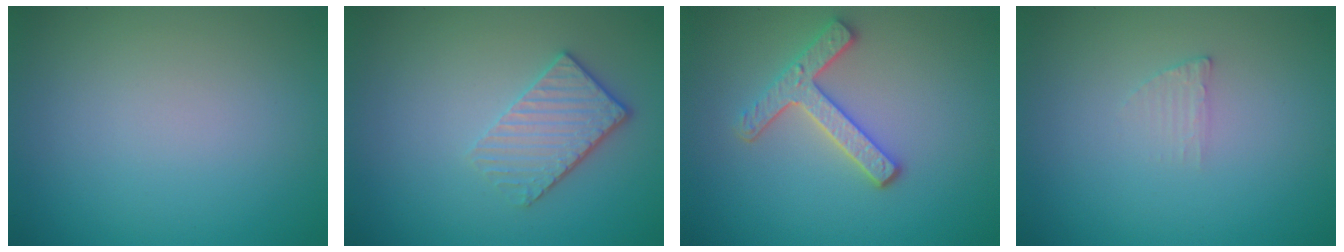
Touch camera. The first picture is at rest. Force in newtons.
{"total": 3.3, "press": 2.8, "slide": 1.7}
{"total": 3.3, "press": 2.9, "slide": 1.6}
{"total": 1.0, "press": 1.0, "slide": 0.2}